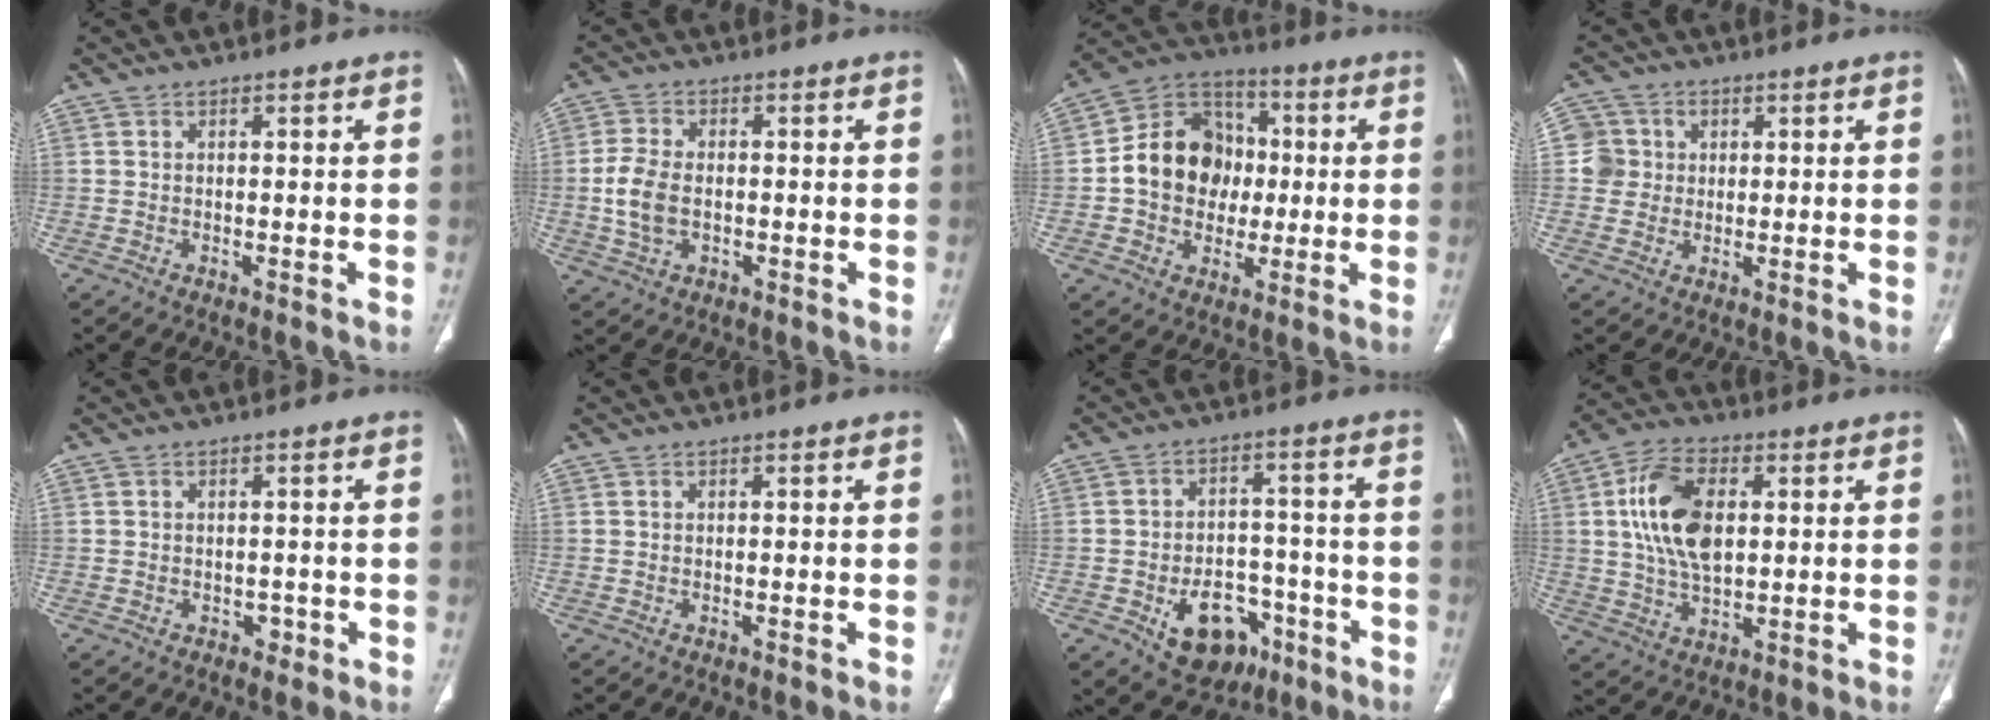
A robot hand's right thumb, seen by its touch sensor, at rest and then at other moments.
{"total": 6.8, "force": [-0.8, 4.4, 5.1], "torque": [-0.113, 0.006, -0.016]}
{"total": 15.6, "force": [-0.1, 12.9, 8.6], "torque": [-0.101, 0.029, -0.007]}
{"total": 5.2, "force": [0.8, 5.1, 0.6], "torque": [0.017, 0.005, 0.011]}
{"total": 1.5, "force": [-0.6, 1.2, 0.6], "torque": [0.000, 0.004, -0.007]}
{"total": 0.0}
{"total": 12.9, "force": [-5.7, 9.0, 7.2], "torque": [-0.067, 0.039, -0.072]}
{"total": 13.4, "force": [2.4, 7.7, 10.6], "torque": [-0.195, 0.004, 0.044]}